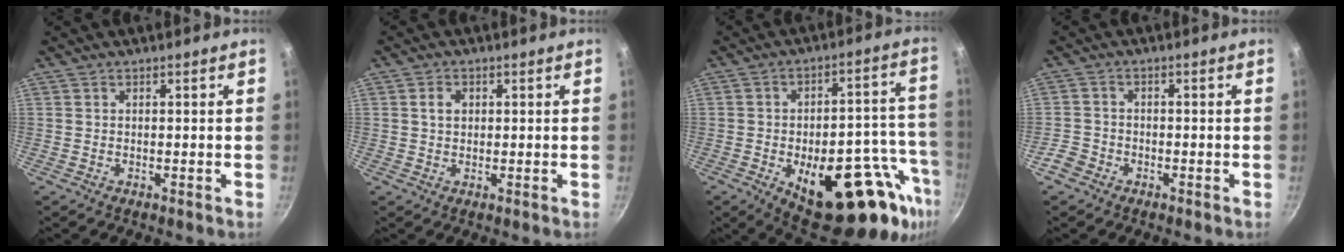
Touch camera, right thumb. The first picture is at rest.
{"total": 2.5, "force": [0.5, 1.9, 1.5], "torque": [-0.016, 0.003, 0.010]}
{"total": 25.0, "force": [-9.9, 11.4, 20.0], "torque": [-0.206, 0.029, -0.124]}
{"total": 3.4, "force": [-2.2, 2.4, 1.0], "torque": [-0.019, 0.025, -0.044]}